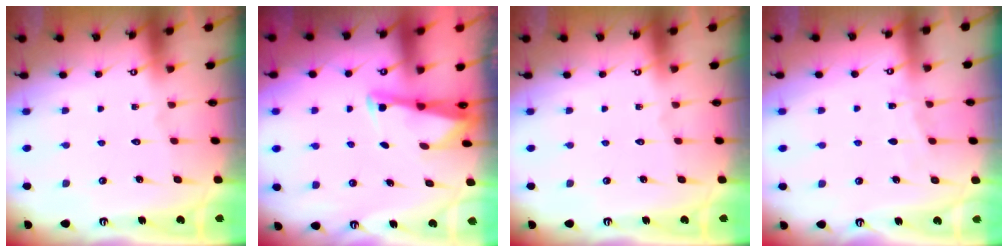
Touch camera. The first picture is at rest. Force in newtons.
{"total": 2.4, "press": 2.4, "slide": 0.2}
{"total": 0.0}
{"total": 3.8, "press": 3.8, "slide": 0.5}